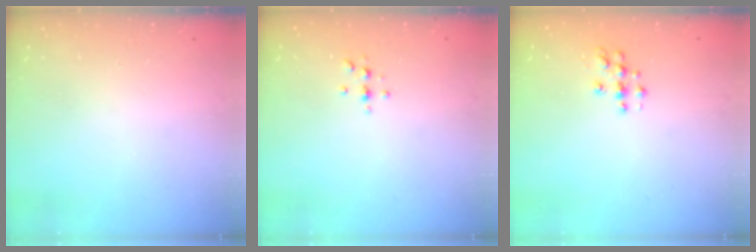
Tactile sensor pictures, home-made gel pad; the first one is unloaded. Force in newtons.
{"total": 3.1, "press": 3.1, "slide": 0.5}
{"total": 5.2, "press": 5.1, "slide": 0.5}